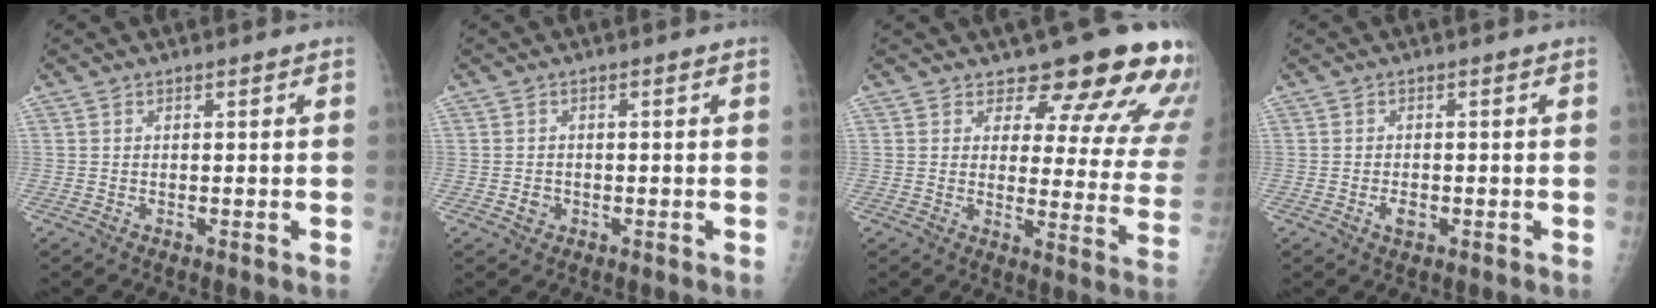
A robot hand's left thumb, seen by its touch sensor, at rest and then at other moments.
{"total": 1.7, "force": [-0.6, 1.5, 0.5], "torque": [-0.002, 0.004, -0.008]}
{"total": 16.7, "force": [14.6, 5.2, 6.2], "torque": [-0.023, -0.118, 0.154]}
{"total": 2.1, "force": [-0.8, 1.3, 1.4], "torque": [-0.020, 0.002, -0.011]}